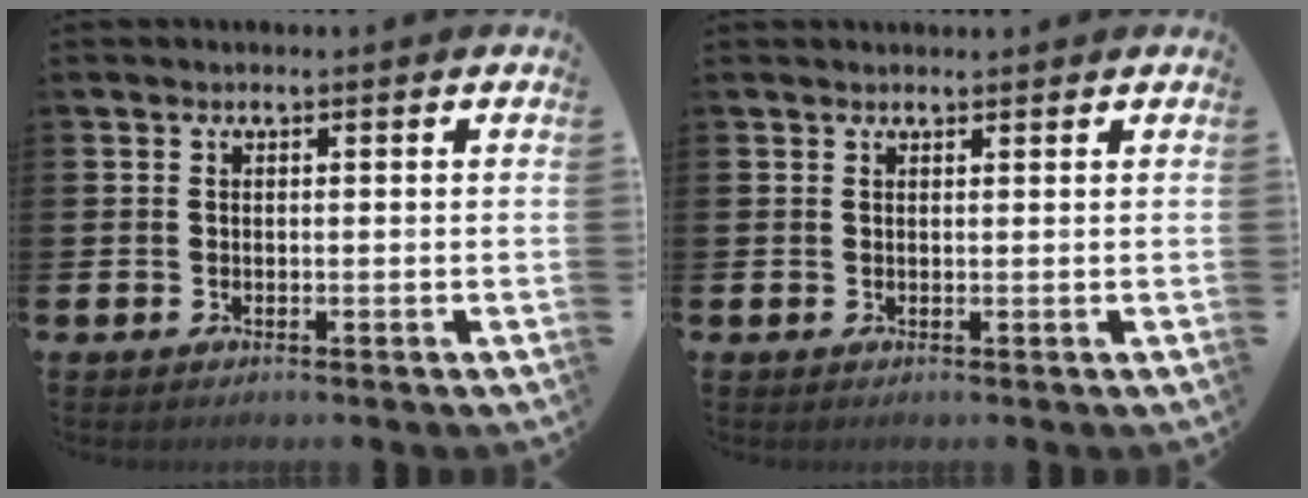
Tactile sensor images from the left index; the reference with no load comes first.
{"total": 0.7, "force": [0.7, 0.0, 0.0], "torque": [0.007, -0.003, 0.011]}